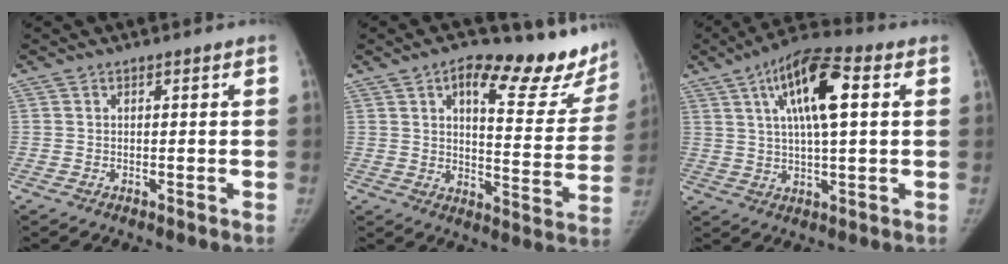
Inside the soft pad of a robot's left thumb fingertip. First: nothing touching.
{"total": 20.9, "force": [13.9, 7.7, 13.5], "torque": [-0.127, -0.072, 0.176]}
{"total": 14.0, "force": [4.5, 4.5, 12.4], "torque": [-0.215, 0.007, 0.068]}